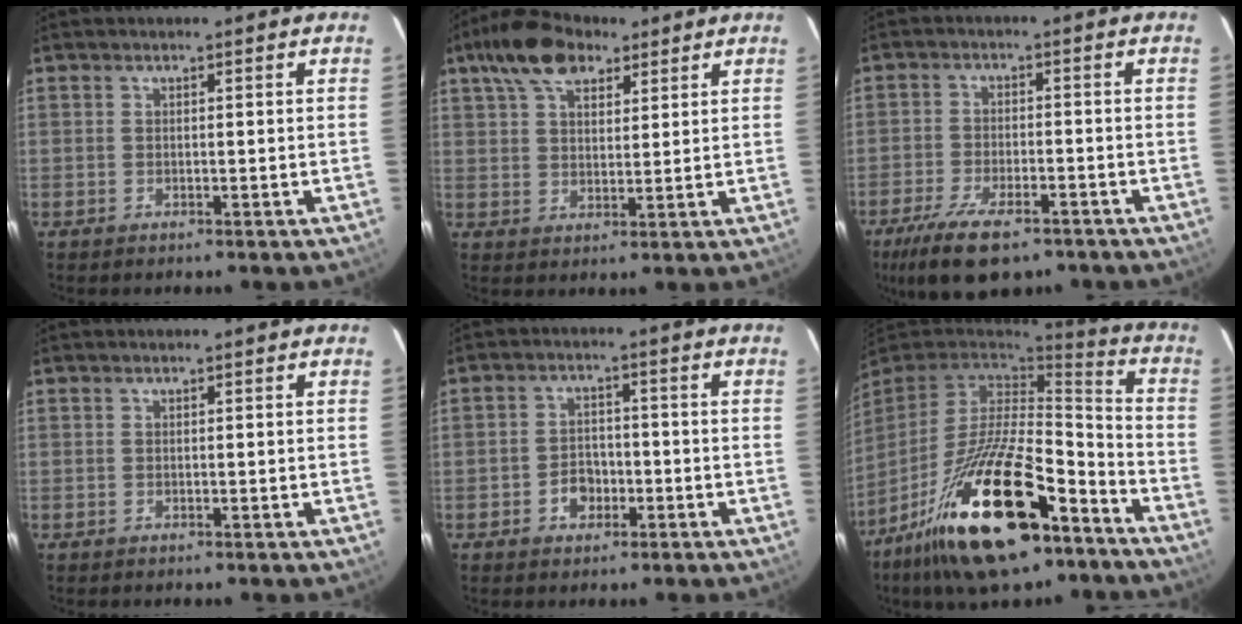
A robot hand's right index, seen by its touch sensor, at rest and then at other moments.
{"total": 11.3, "force": [6.8, 5.9, 6.9], "torque": [-0.128, 0.037, 0.113]}
{"total": 13.2, "force": [-9.1, 5.0, 8.1], "torque": [-0.184, -0.033, -0.156]}
{"total": 0.0}
{"total": 4.6, "force": [-2.0, 3.6, 2.1], "torque": [-0.048, 0.012, -0.026]}
{"total": 27.7, "force": [-16.6, 10.2, 19.7], "torque": [-0.383, -0.024, -0.275]}